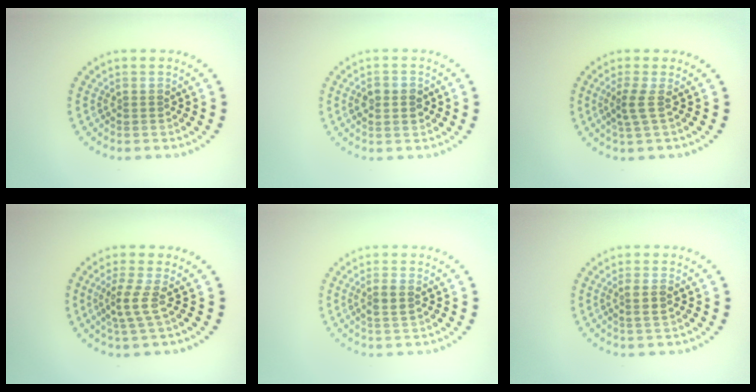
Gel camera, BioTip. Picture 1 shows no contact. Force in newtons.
{"total": 2.8, "press": 2.8, "slide": 0.1}
{"total": 1.9, "press": 1.2, "slide": 1.4}
{"total": 2.4, "press": 1.6, "slide": 1.7}
{"total": 1.5, "press": 1.4, "slide": 0.6}
{"total": 1.5, "press": 1.3, "slide": 0.8}